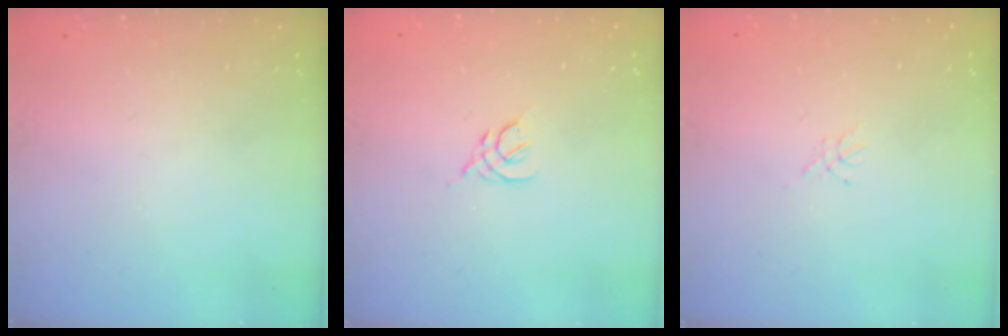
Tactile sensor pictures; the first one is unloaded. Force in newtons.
{"total": 2.2, "press": 2.1, "slide": 0.6}
{"total": 2.3, "press": 2.2, "slide": 0.3}